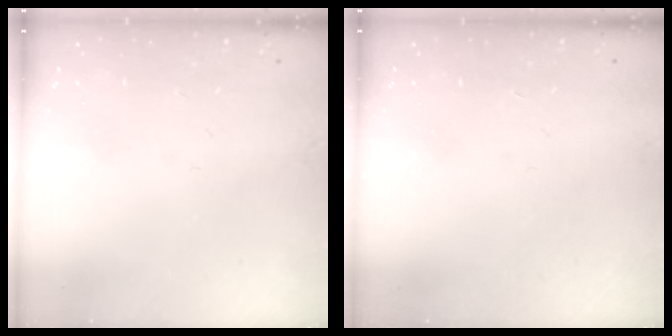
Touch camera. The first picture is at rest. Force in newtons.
{"total": 1.6, "press": 1.6, "slide": 0.1}